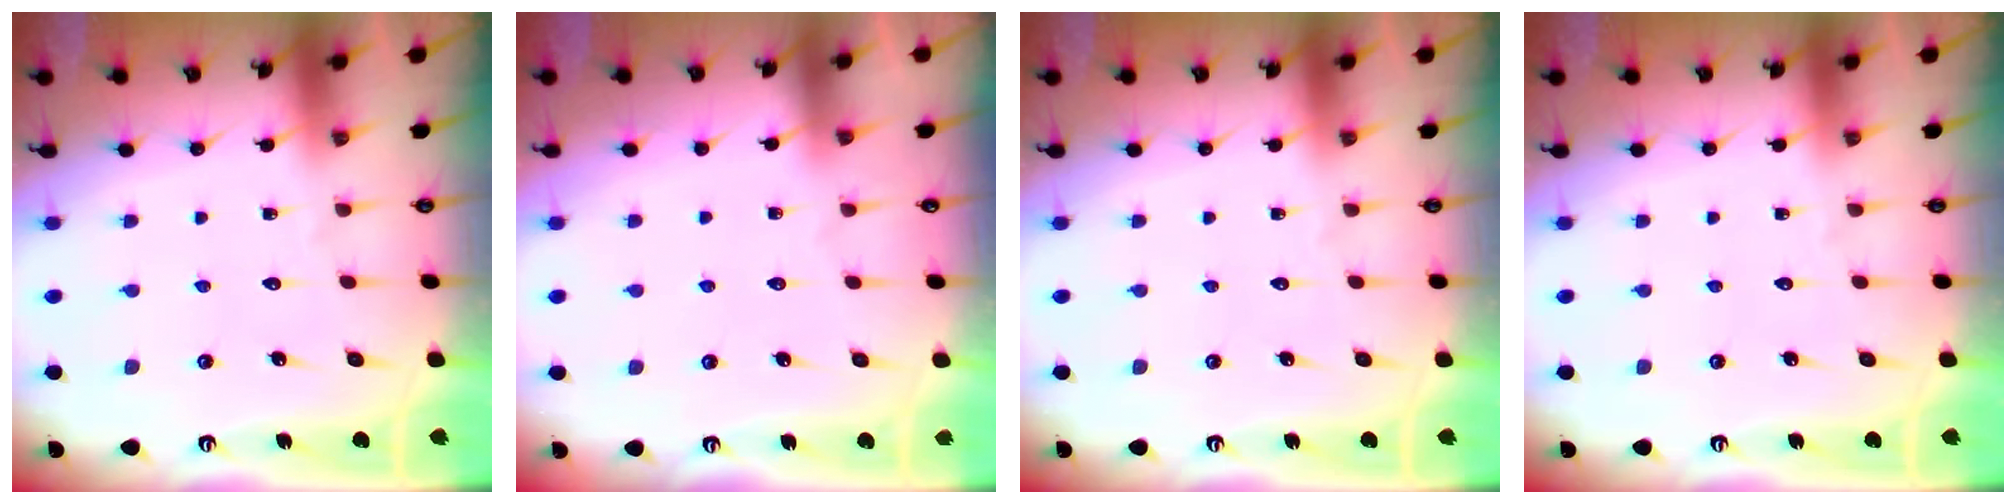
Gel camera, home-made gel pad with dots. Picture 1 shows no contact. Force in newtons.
{"total": 1.7, "press": 1.7, "slide": 0.4}
{"total": 0.0}
{"total": 0.0}